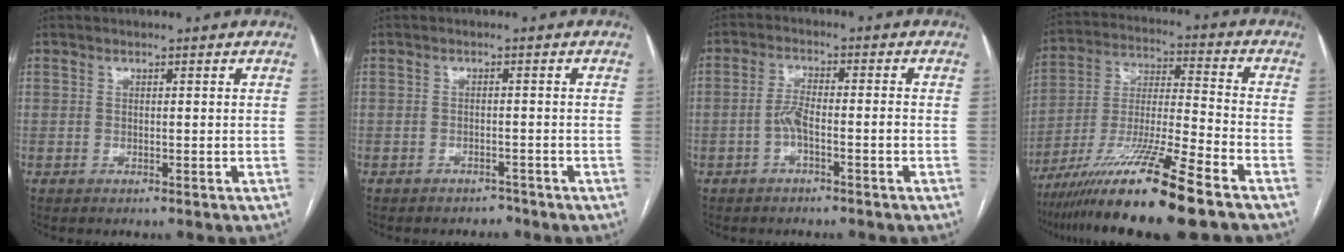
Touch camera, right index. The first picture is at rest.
{"total": 2.2, "force": [-1.9, 1.0, -0.1], "torque": [-0.002, 0.001, -0.026]}
{"total": 3.7, "force": [-1.6, 0.7, 3.3], "torque": [-0.067, 0.012, -0.029]}
{"total": 17.5, "force": [-12.3, -0.8, 12.4], "torque": [-0.245, -0.035, -0.221]}